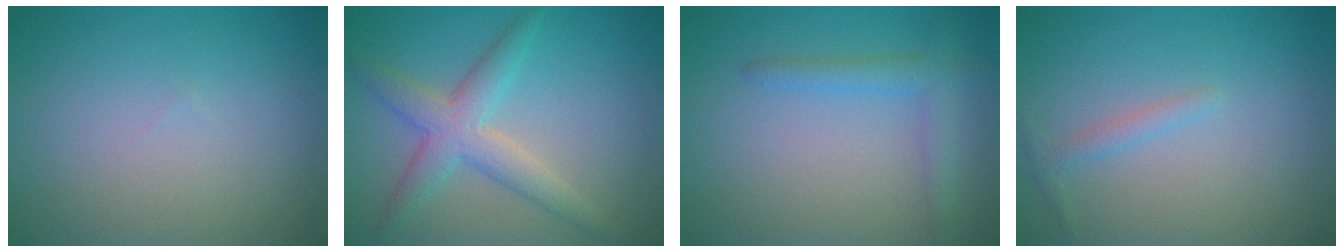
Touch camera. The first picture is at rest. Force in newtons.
{"total": 4.3, "press": 4.3, "slide": 0.3}
{"total": 2.3, "press": 2.3, "slide": 0.1}
{"total": 1.2, "press": 1.2, "slide": 0.0}